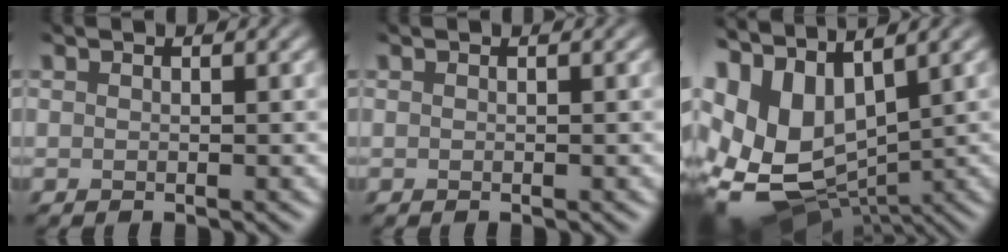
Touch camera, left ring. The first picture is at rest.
{"total": 0.0}
{"total": 15.5, "force": [0.7, 10.1, 11.8], "torque": [-0.230, -0.002, 0.053]}